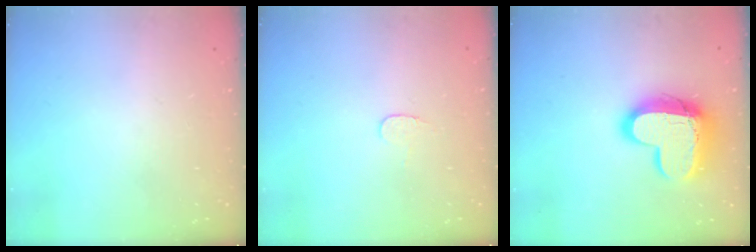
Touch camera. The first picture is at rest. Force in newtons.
{"total": 4.3, "press": 4.3, "slide": 0.3}
{"total": 16.2, "press": 16.1, "slide": 1.3}